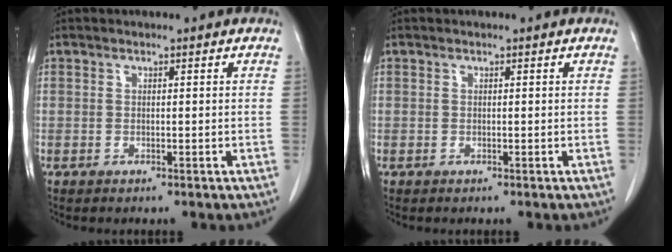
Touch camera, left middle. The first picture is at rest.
{"total": 0.0}